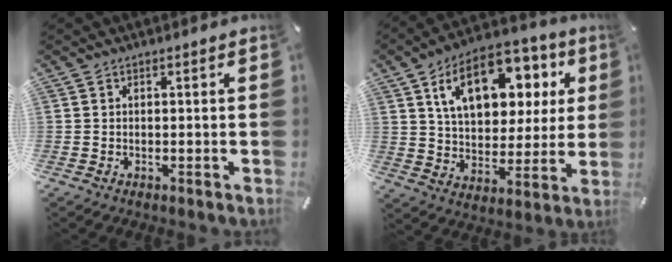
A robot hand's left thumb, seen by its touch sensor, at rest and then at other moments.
{"total": 17.9, "force": [8.2, 11.2, 11.4], "torque": [-0.188, -0.020, 0.143]}